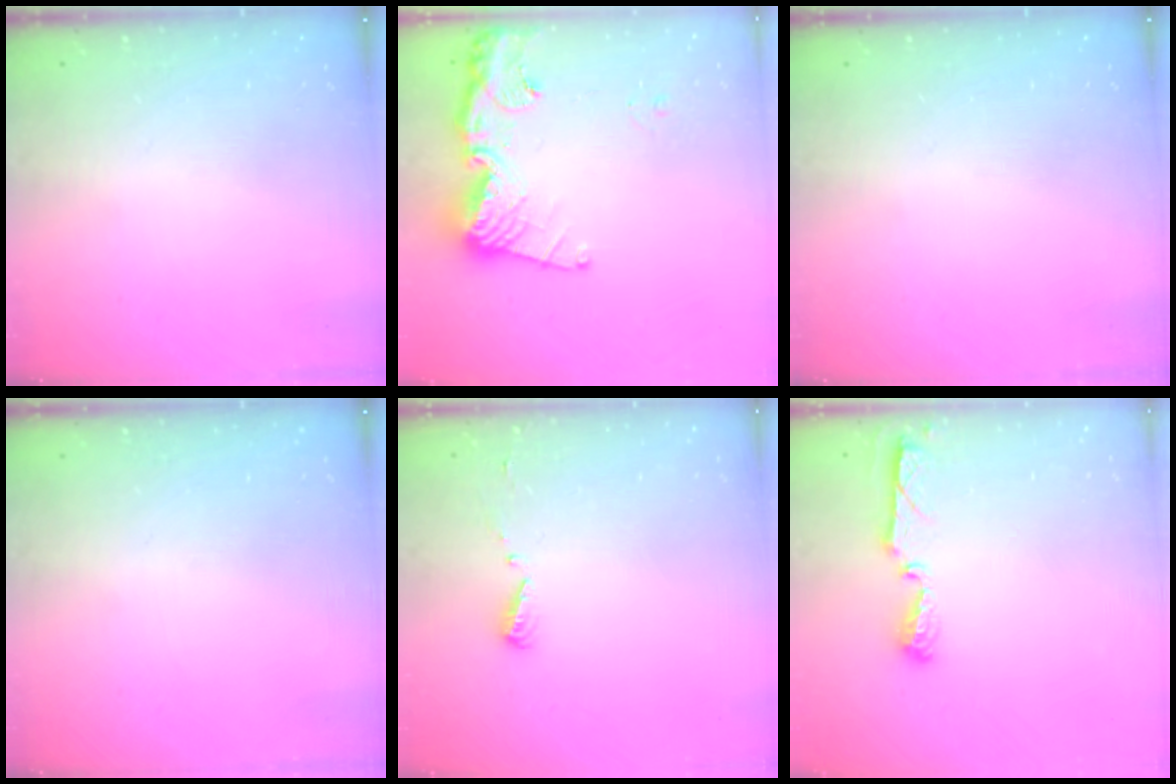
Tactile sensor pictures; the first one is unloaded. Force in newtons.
{"total": 16.6, "press": 16.5, "slide": 1.9}
{"total": 0.0}
{"total": 0.0}
{"total": 4.7, "press": 4.7, "slide": 0.4}
{"total": 5.6, "press": 5.5, "slide": 0.6}